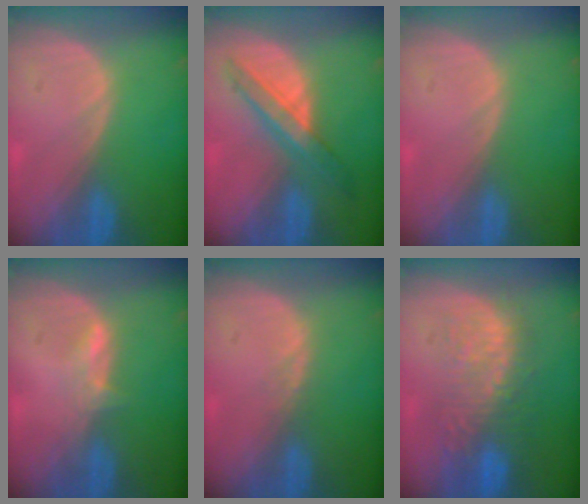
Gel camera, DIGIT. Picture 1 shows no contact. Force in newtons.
{"total": 6.3, "press": 6.2, "slide": 1.2}
{"total": 0.0}
{"total": 2.1, "press": 2.0, "slide": 0.4}
{"total": 0.8, "press": 0.8, "slide": 0.3}
{"total": 10.5, "press": 9.2, "slide": 5.1}